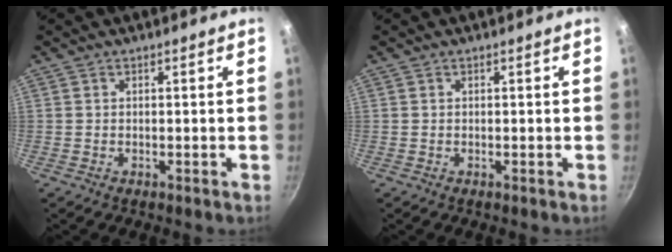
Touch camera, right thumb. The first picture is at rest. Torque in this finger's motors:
{"motor_torque": [0.15, 0.14, -0.05, 0.03, 0.02]}